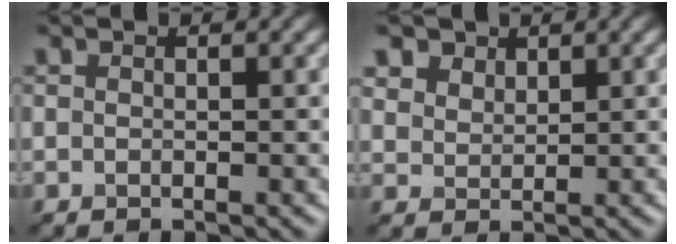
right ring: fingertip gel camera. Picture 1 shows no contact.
{"total": 2.3, "force": [2.2, 0.5, -0.6], "torque": [-0.035, -0.002, 0.072]}